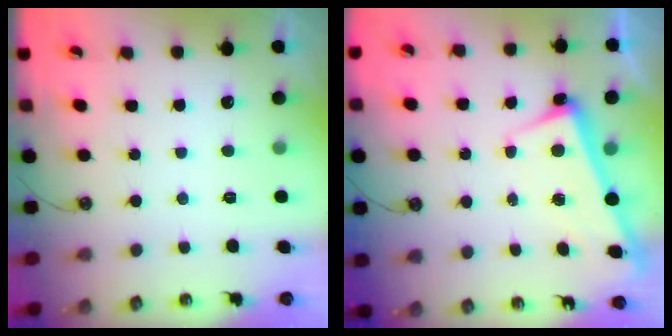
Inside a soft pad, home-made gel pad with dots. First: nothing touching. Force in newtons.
{"total": 2.7, "press": 2.7, "slide": 0.6}